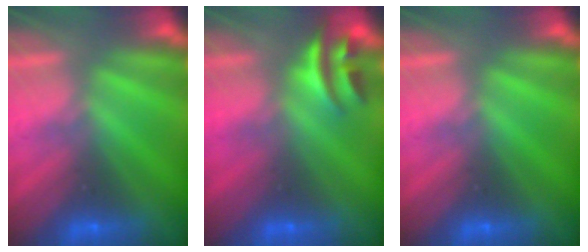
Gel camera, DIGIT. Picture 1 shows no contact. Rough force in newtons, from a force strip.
{"total": 2.7}
{"total": 0.0}